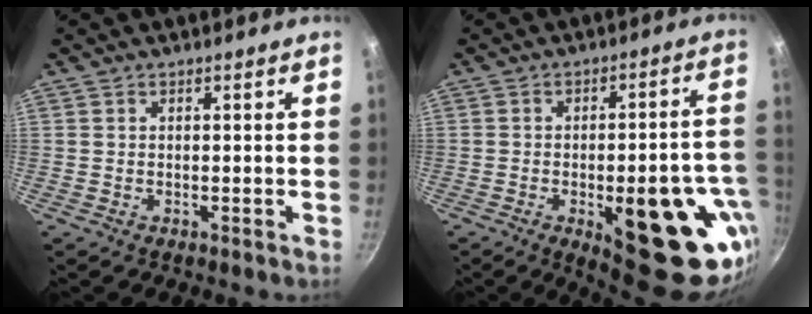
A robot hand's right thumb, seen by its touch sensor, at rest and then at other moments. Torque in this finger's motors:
{"motor_torque": [2.55, 2.46, 2.28, -0.49, 0.43]}